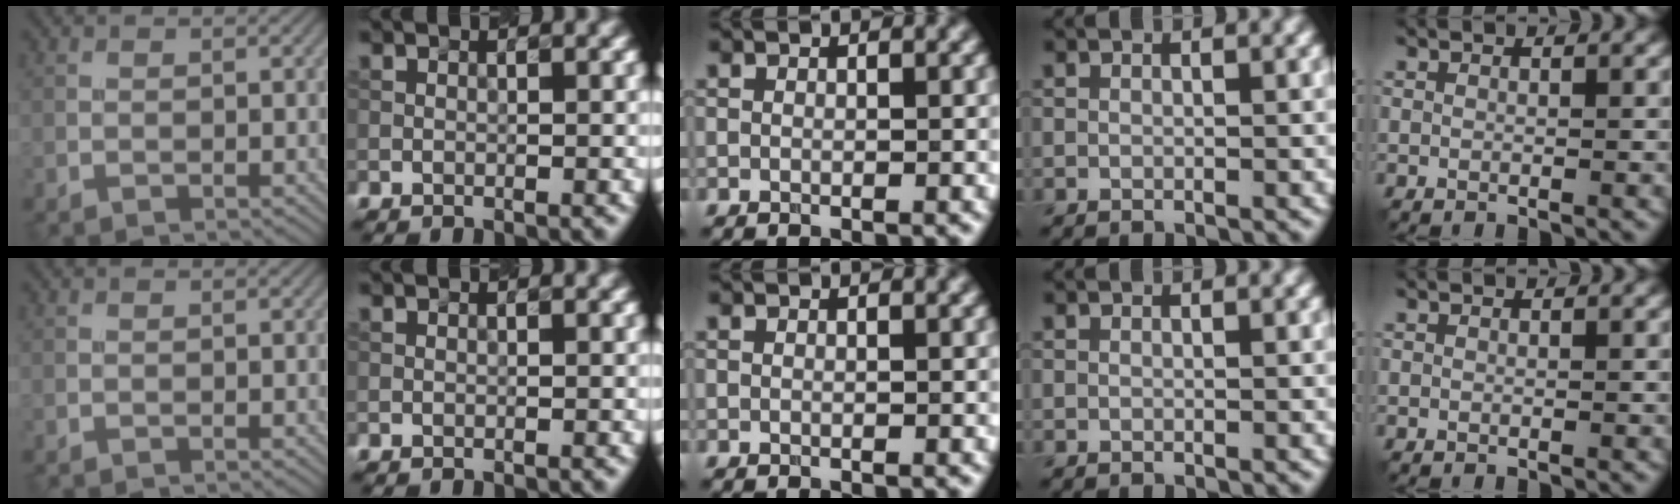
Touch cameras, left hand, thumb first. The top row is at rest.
{}